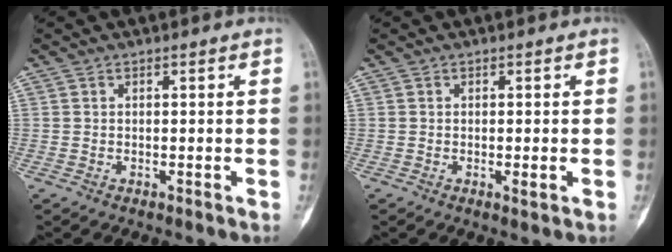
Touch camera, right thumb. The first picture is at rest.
{"total": 1.2, "force": [-0.2, 0.2, 1.2], "torque": [-0.017, -0.005, -0.001]}